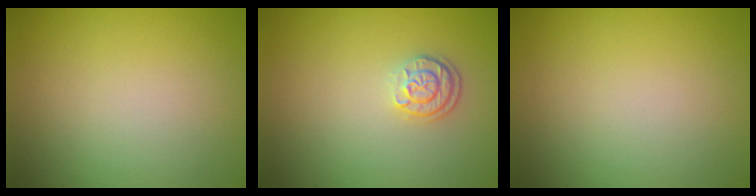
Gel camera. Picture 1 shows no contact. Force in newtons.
{"total": 1.8, "press": 1.5, "slide": 0.9}
{"total": 0.0}